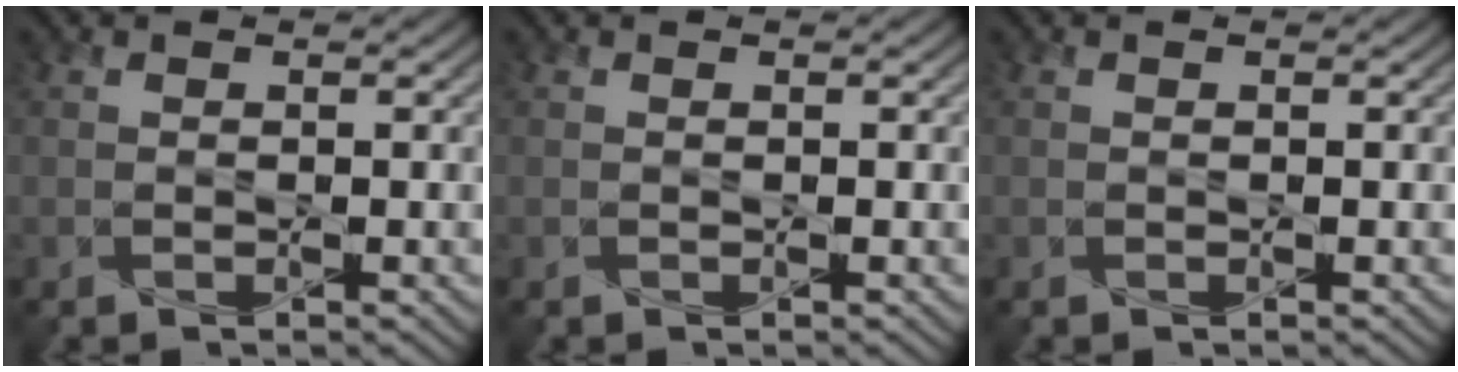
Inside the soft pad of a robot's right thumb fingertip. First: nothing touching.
{"total": 0.0}
{"total": 0.0}